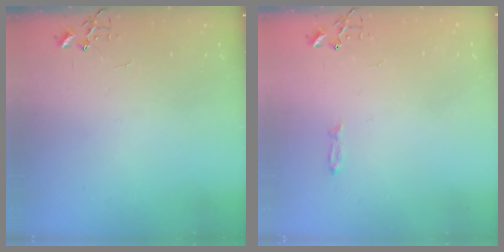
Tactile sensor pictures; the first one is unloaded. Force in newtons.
{"total": 3.5, "press": 3.5, "slide": 0.5}